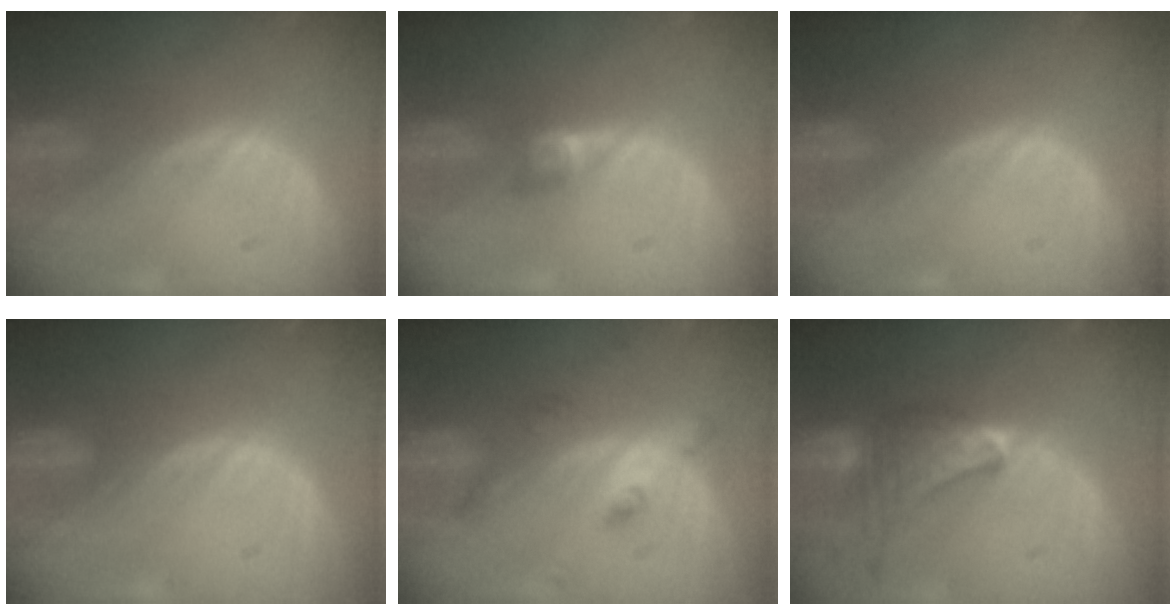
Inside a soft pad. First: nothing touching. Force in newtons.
{"total": 2.6, "press": 2.3, "slide": 1.0}
{"total": 0.0}
{"total": 1.0, "press": 0.9, "slide": 0.3}
{"total": 4.3, "press": 3.9, "slide": 1.8}
{"total": 9.6, "press": 8.5, "slide": 4.4}